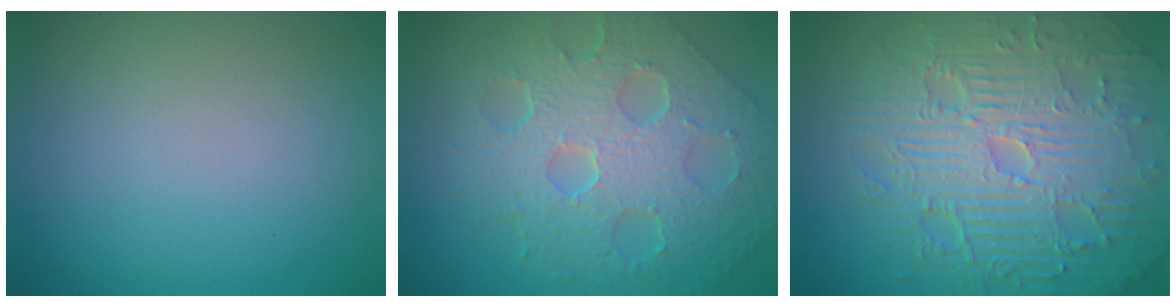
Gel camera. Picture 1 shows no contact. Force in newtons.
{"total": 8.7, "press": 6.1, "slide": 6.1}
{"total": 11.2, "press": 7.3, "slide": 8.5}